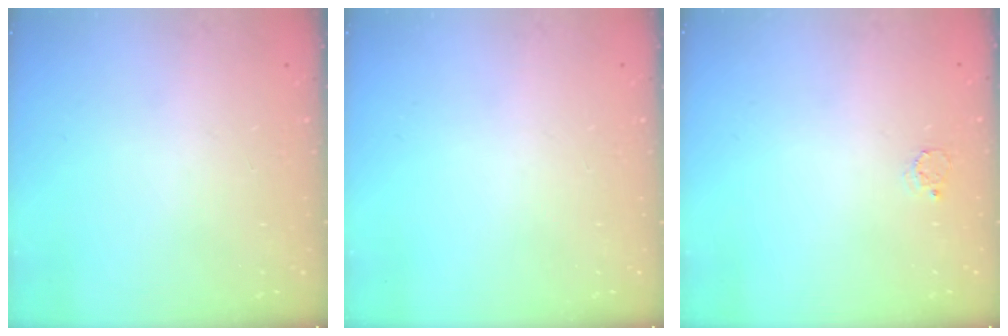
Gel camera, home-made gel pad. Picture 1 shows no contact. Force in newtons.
{"total": 0.0}
{"total": 2.3, "press": 2.3, "slide": 0.2}